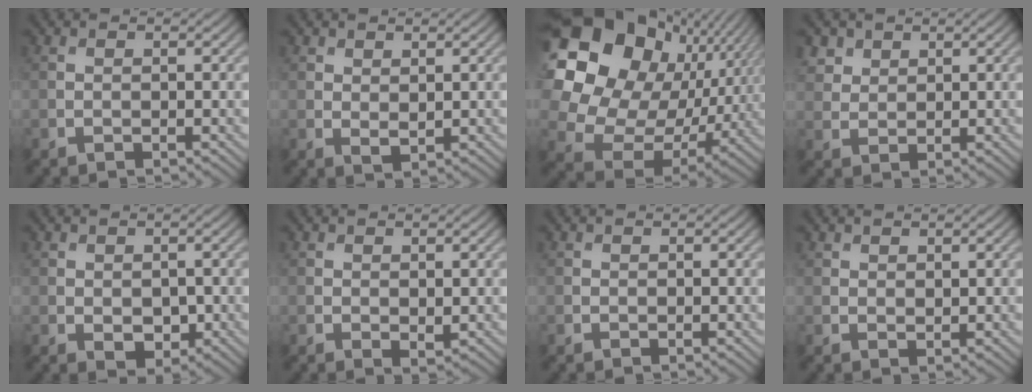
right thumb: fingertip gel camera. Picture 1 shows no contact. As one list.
[{"total": 1.7, "force": [1.1, 0.9, 0.9], "torque": [-0.019, -0.006, 0.023]}, {"total": 24.0, "force": [7.4, 19.3, 12.2], "torque": [-0.336, 0.021, 0.144]}, {"total": 2.9, "force": [2.0, 2.0, 0.8], "torque": [-0.027, -0.005, 0.050]}, {"total": 2.4, "force": [-0.1, 1.8, 1.7], "torque": [-0.031, -0.010, 0.003]}, {"total": 1.2, "force": [0.5, 0.7, 0.9], "torque": [-0.014, -0.006, 0.012]}, {"total": 0.0}, {"total": 1.2, "force": [1.0, 0.5, 0.3], "torque": [-0.008, -0.004, 0.022]}]